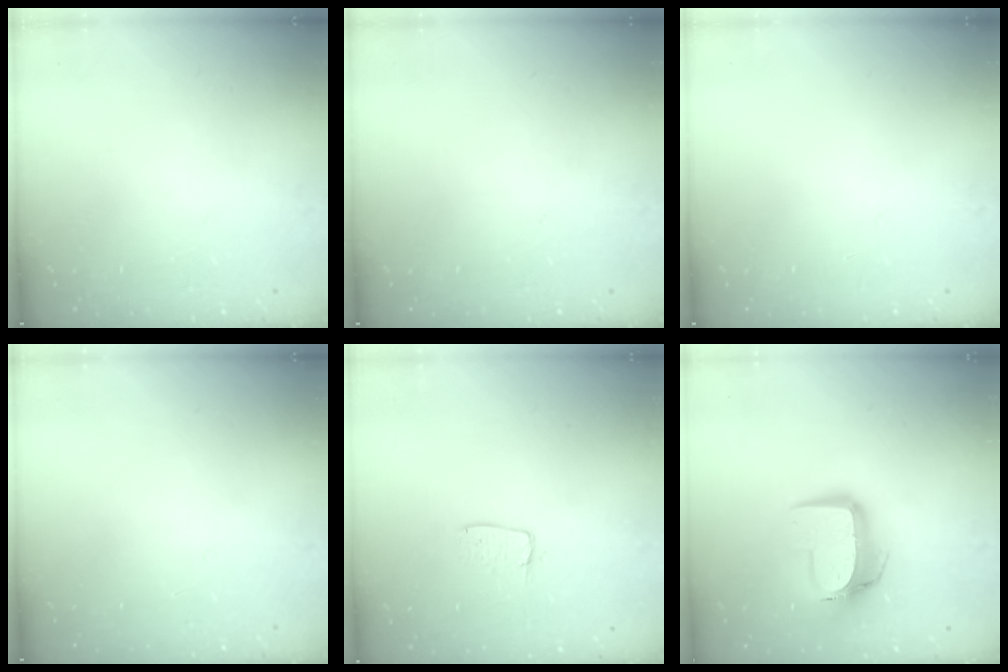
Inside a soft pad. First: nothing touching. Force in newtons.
{"total": 0.0}
{"total": 0.0}
{"total": 0.0}
{"total": 3.8, "press": 3.8, "slide": 0.3}
{"total": 13.5, "press": 13.4, "slide": 1.3}